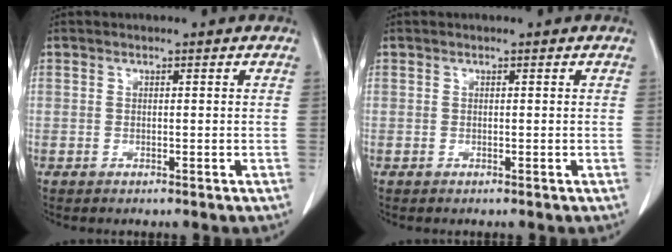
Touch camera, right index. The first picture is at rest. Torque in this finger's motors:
{"motor_torque": [0.00, 0.00, 0.00, 0.00]}